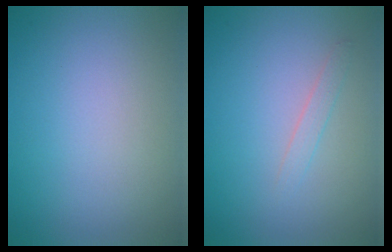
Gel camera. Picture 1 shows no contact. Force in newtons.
{"total": 1.0, "press": 1.0, "slide": 0.1}